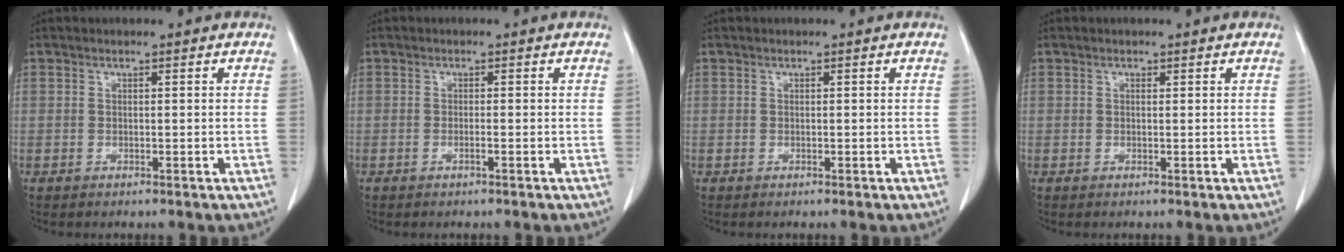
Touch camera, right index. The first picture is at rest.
{"total": 0.8, "force": [-0.4, -0.1, 0.7], "torque": [-0.013, 0.000, -0.006]}
{"total": 0.0}
{"total": 0.0}